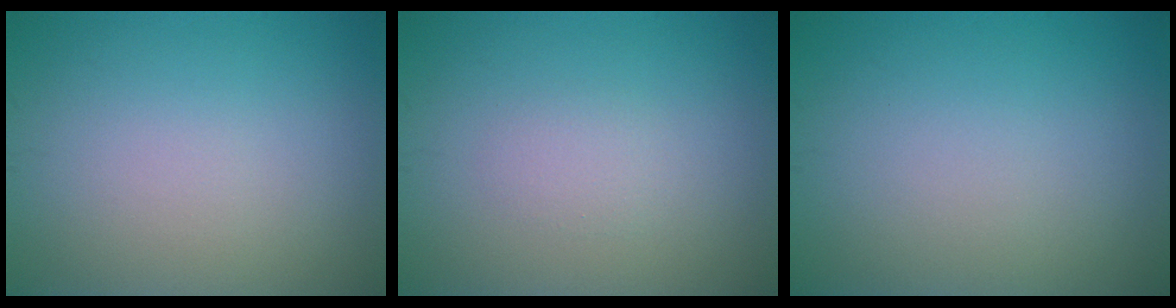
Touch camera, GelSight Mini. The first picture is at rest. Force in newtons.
{"total": 1.1, "press": 1.1, "slide": 0.1}
{"total": 0.0}